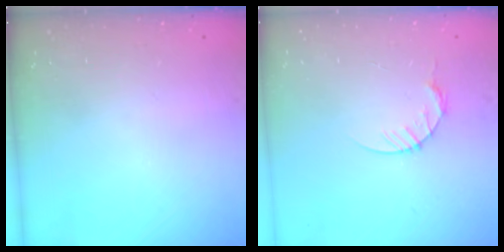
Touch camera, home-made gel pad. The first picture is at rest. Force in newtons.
{"total": 5.1, "press": 5.0, "slide": 0.6}